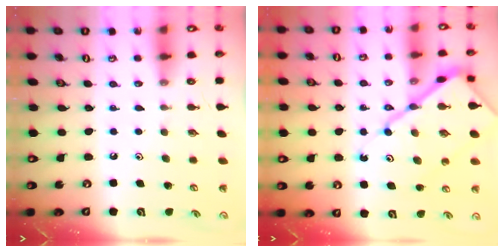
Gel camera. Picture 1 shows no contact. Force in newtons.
{"total": 16.4, "press": 16.4, "slide": 1.8}